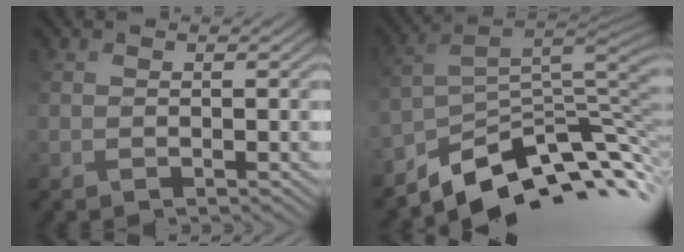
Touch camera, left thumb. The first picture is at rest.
{"total": 9.7, "force": [-7.2, 3.3, 5.6], "torque": [-0.114, 0.009, -0.118]}